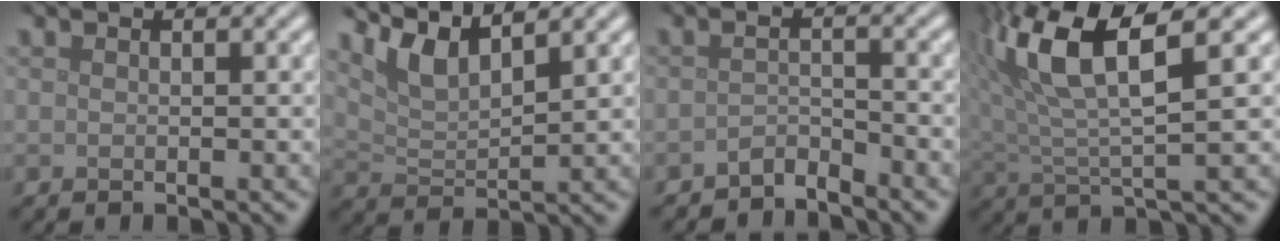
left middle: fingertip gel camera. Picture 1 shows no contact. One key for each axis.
{"total": 4.3, "fx": 3.3, "fy": 1.0, "fz": 2.6, "tx": -0.060, "ty": -0.002, "tz": 0.069}
{"total": 2.0, "fx": -1.9, "fy": 0.2, "fz": 0.3, "tx": -0.008, "ty": 0.003, "tz": -0.039}
{"total": 8.0, "fx": 3.2, "fy": 2.3, "fz": 7.0, "tx": -0.151, "ty": 0.011, "tz": 0.056}